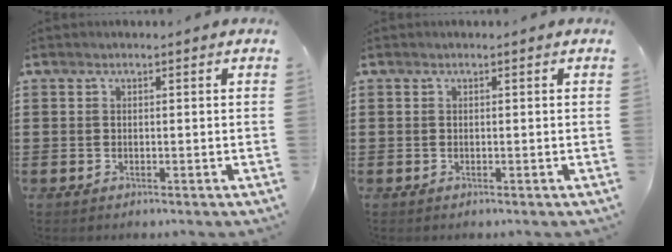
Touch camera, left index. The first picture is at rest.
{"total": 0.0}